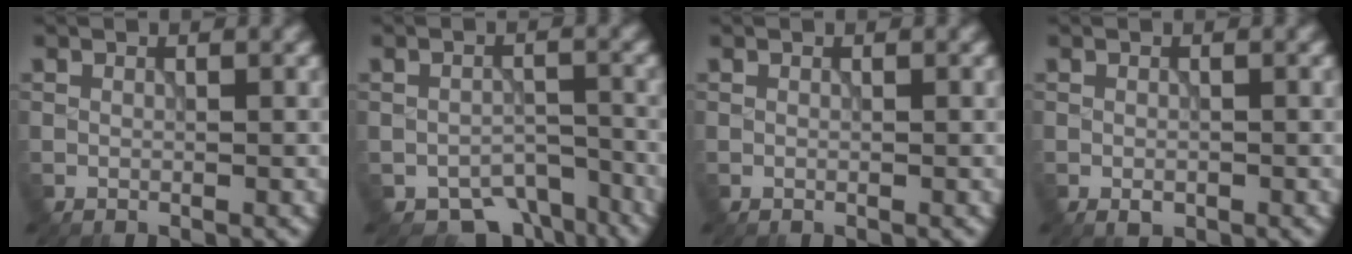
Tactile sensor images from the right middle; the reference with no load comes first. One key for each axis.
{"total": 4.9, "fx": -4.0, "fy": 2.4, "fz": 1.6, "tx": -0.014, "ty": -0.019, "tz": -0.054}
{"total": 0.0}
{"total": 0.8, "fx": -0.5, "fy": 0.5, "fz": 0.4, "tx": -0.007, "ty": -0.006, "tz": -0.005}